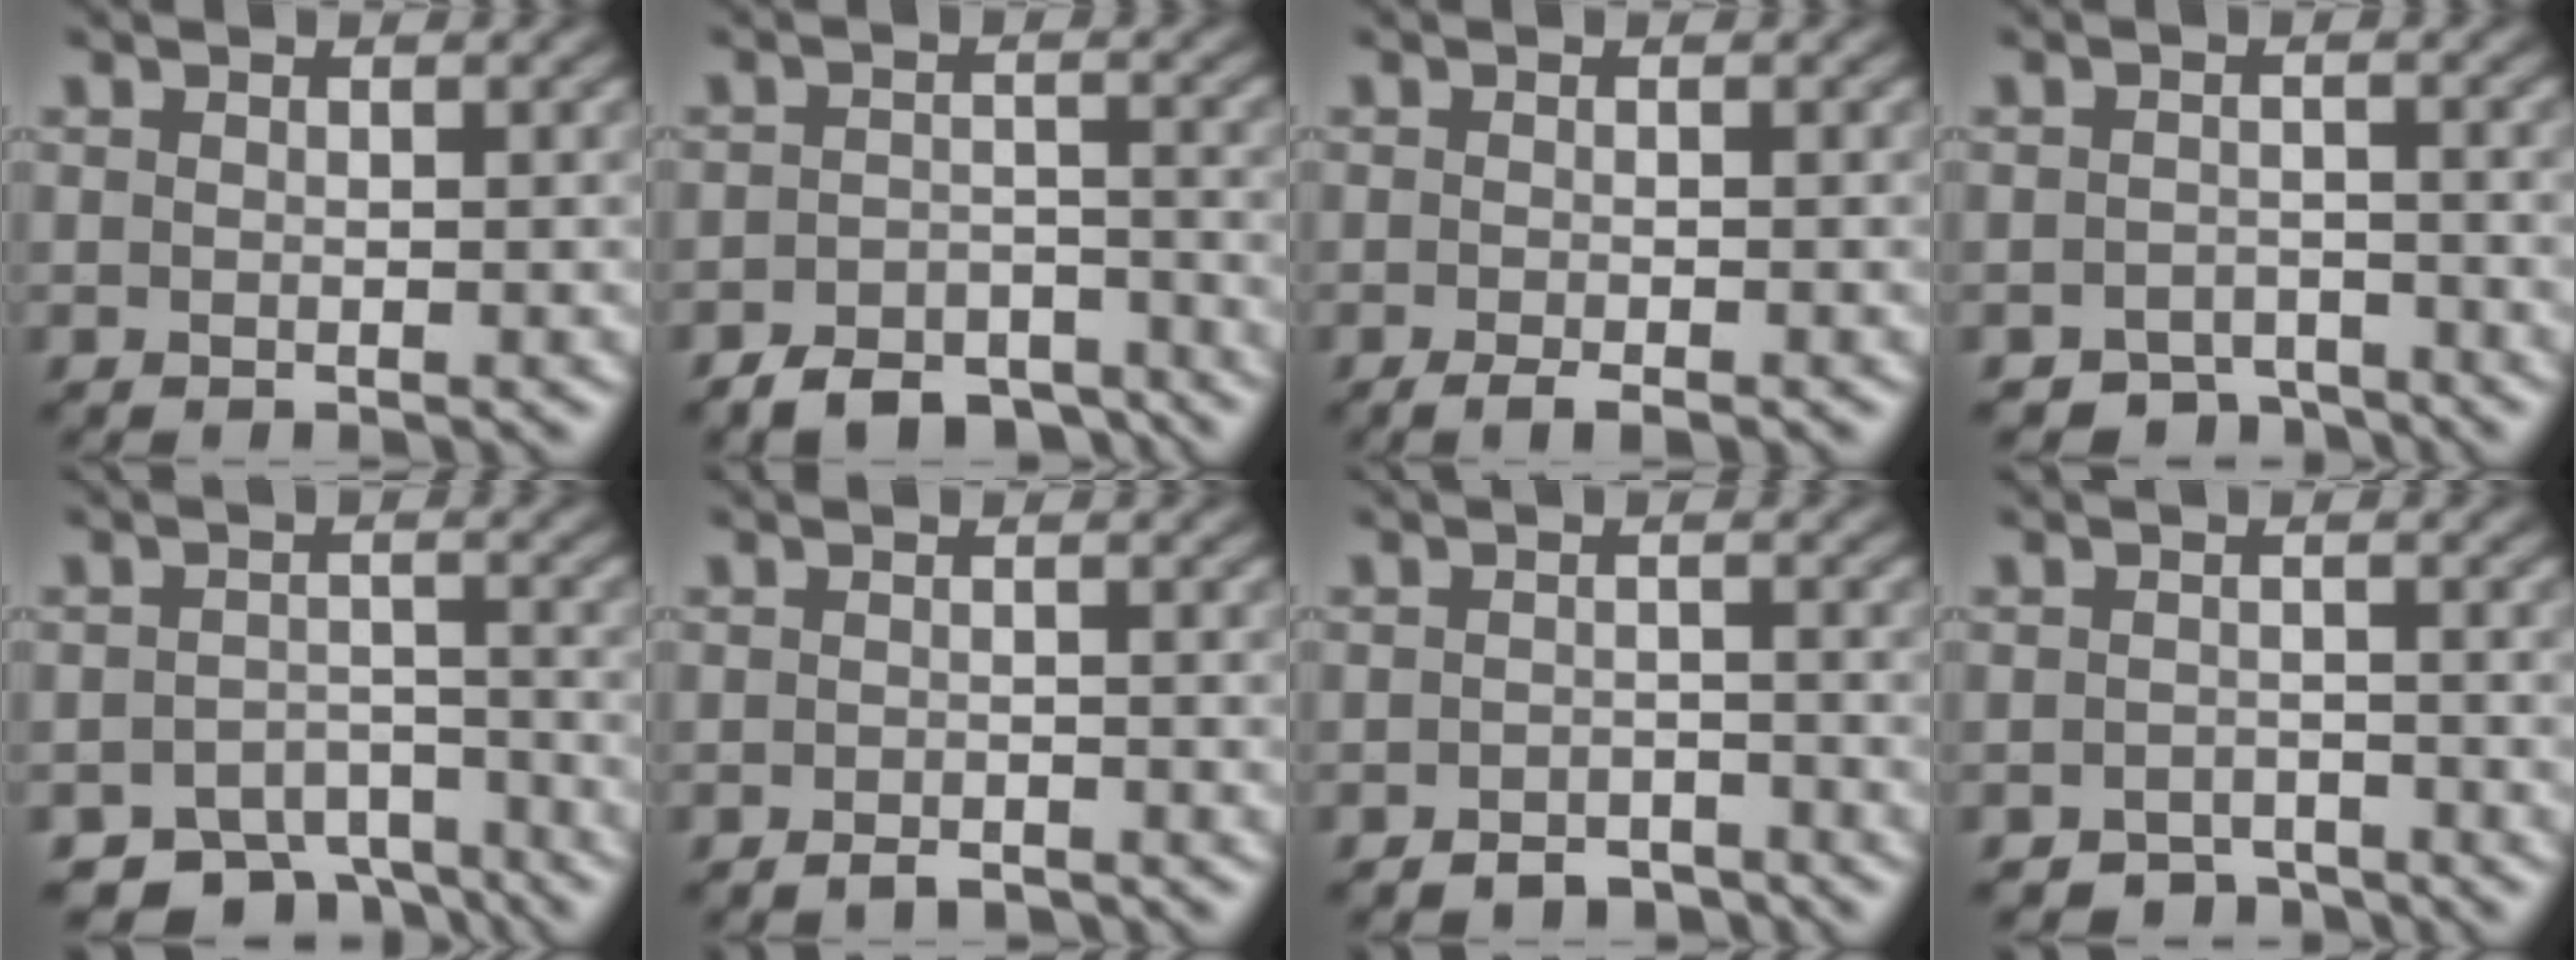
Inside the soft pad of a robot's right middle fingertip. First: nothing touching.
{"total": 5.0, "force": [-4.3, 2.1, 1.6], "torque": [-0.018, -0.005, -0.071]}
{"total": 1.7, "force": [-0.9, 0.3, 1.4], "torque": [-0.021, -0.006, -0.018]}
{"total": 2.6, "force": [-2.5, 0.9, -0.1], "torque": [0.013, 0.002, -0.045]}
{"total": 5.1, "force": [-4.5, 2.1, 1.0], "torque": [-0.006, -0.009, -0.072]}
{"total": 1.5, "force": [-1.3, 0.4, 0.6], "torque": [-0.011, -0.003, -0.023]}
{"total": 2.2, "force": [-2.0, 0.9, 0.4], "torque": [-0.003, 0.003, -0.033]}
{"total": 2.1, "force": [-2.0, 0.7, -0.2], "torque": [0.012, 0.002, -0.035]}